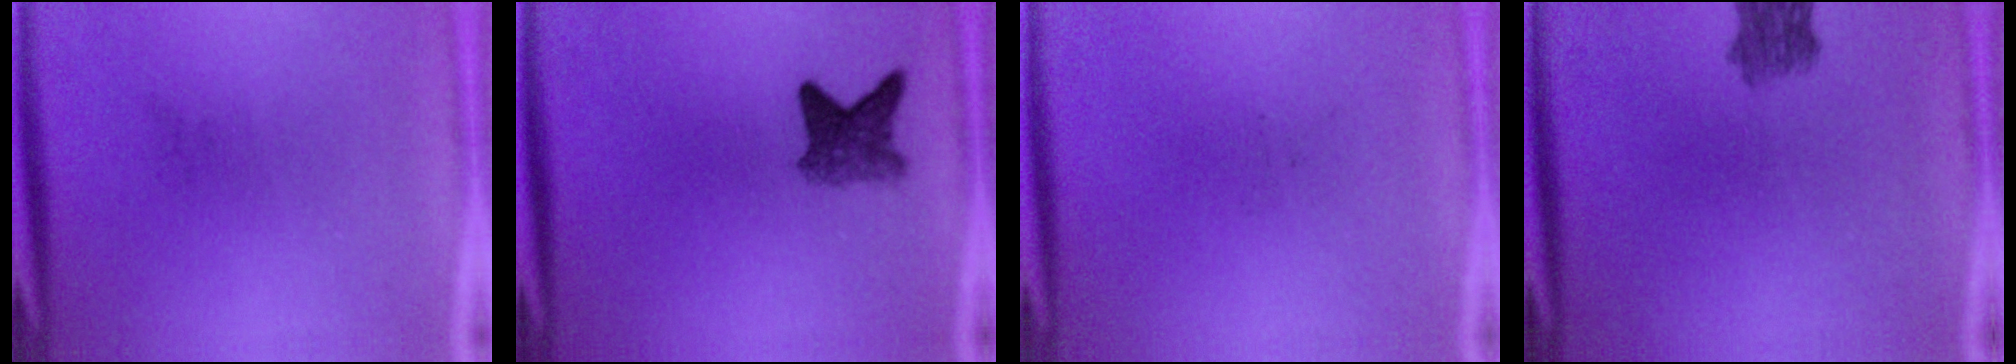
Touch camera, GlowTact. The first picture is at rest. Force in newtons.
{"total": 3.9}
{"total": 0.0}
{"total": 4.2}